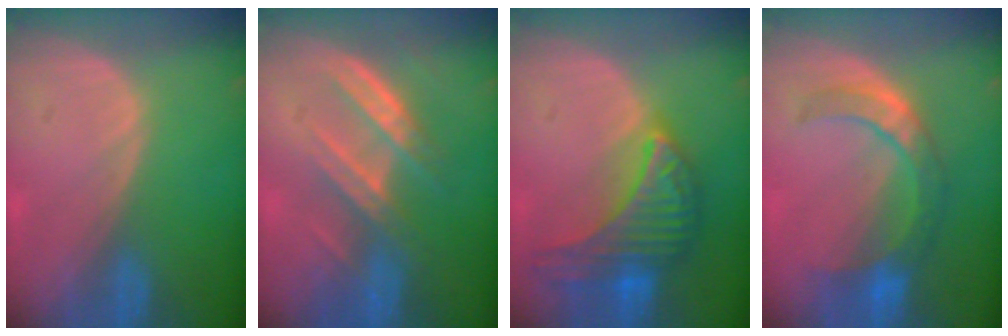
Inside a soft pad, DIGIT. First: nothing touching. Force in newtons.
{"total": 7.2, "press": 6.7, "slide": 2.6}
{"total": 10.0, "press": 9.9, "slide": 0.6}
{"total": 7.2, "press": 7.0, "slide": 1.6}